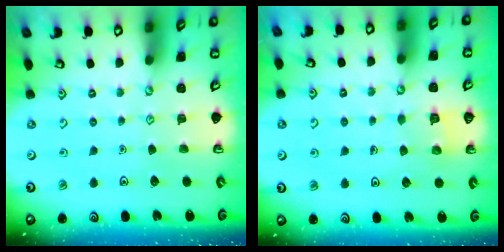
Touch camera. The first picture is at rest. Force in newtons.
{"total": 2.6, "press": 2.6, "slide": 0.1}